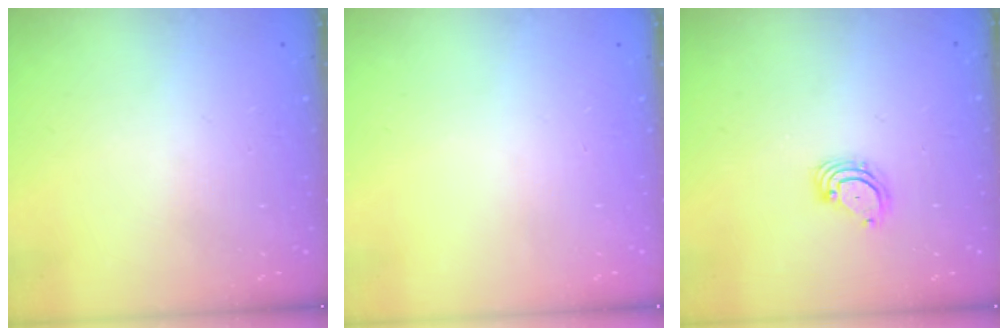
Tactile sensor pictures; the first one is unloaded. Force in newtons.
{"total": 0.0}
{"total": 3.3, "press": 3.3, "slide": 0.3}